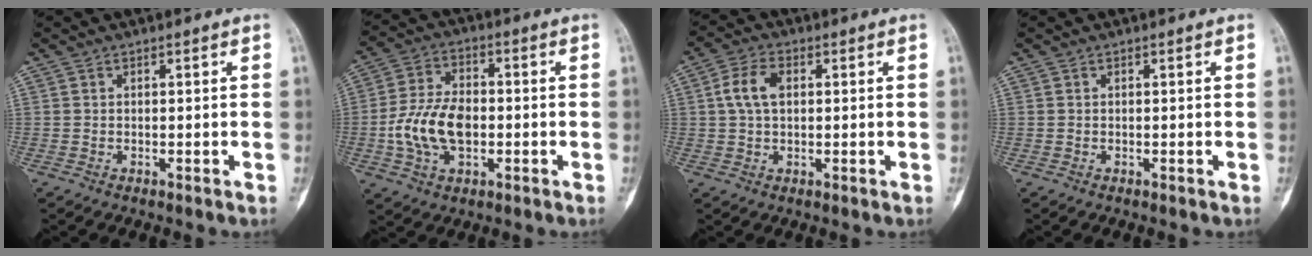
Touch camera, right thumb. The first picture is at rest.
{"total": 12.1, "force": [-1.8, 7.5, 9.3], "torque": [-0.172, 0.018, -0.035]}
{"total": 6.2, "force": [1.2, 3.6, 4.9], "torque": [-0.103, 0.013, 0.019]}
{"total": 0.0}